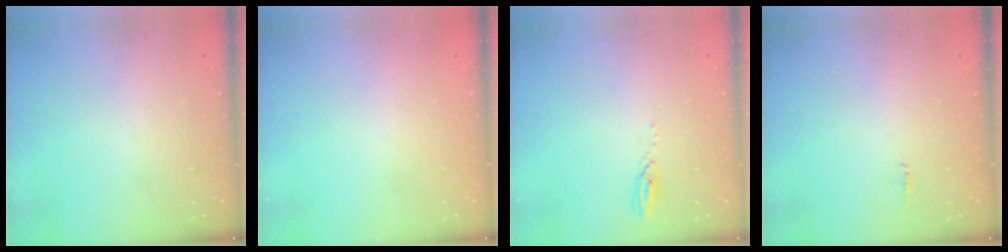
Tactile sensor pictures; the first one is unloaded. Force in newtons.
{"total": 0.0}
{"total": 3.0, "press": 3.0, "slide": 0.1}
{"total": 4.8, "press": 2.5, "slide": 4.1}